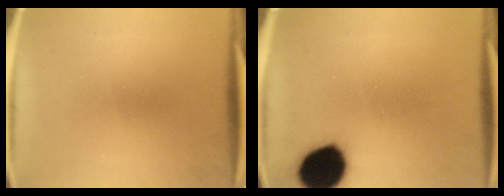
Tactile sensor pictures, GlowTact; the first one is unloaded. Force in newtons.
{"total": 16.1}